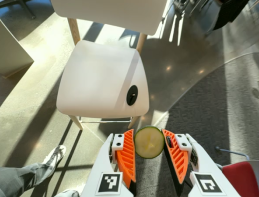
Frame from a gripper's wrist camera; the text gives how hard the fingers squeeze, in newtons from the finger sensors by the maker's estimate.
{"total": 9.6, "left": 9.7, "right": 9.6}